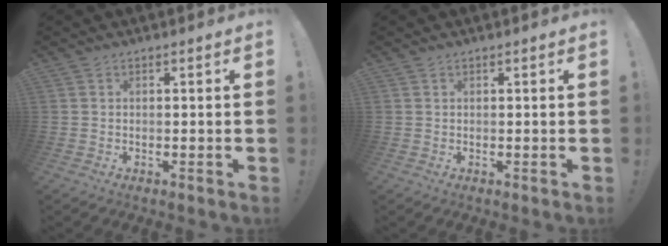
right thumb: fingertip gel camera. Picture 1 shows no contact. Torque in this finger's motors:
{"motor_torque": [-0.25, 0.05, -0.43, 0.11, -0.12]}